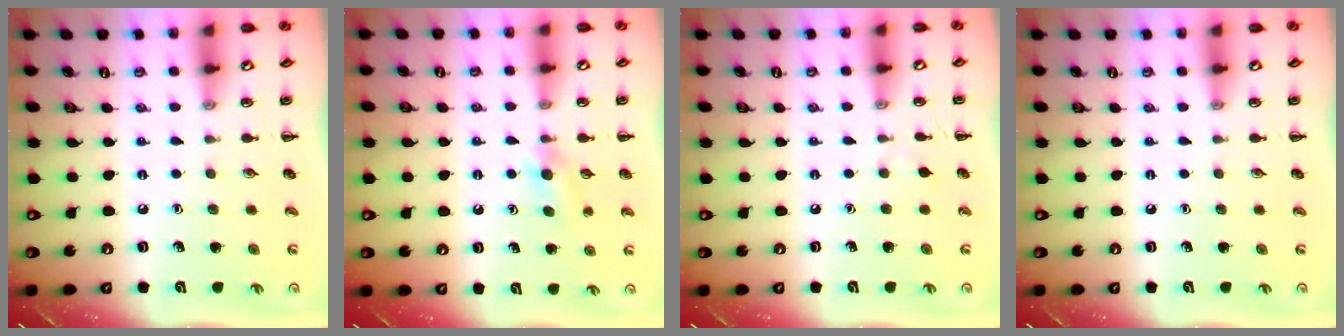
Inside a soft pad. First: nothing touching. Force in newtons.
{"total": 5.9, "press": 5.6, "slide": 1.9}
{"total": 2.4, "press": 2.3, "slide": 0.9}
{"total": 0.0}